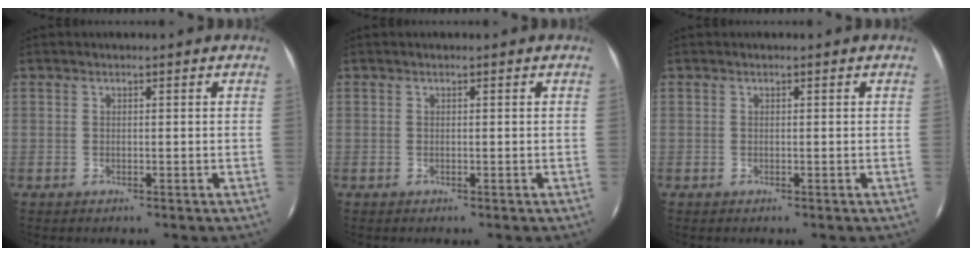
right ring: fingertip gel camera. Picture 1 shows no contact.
{"total": 0.0}
{"total": 0.0}